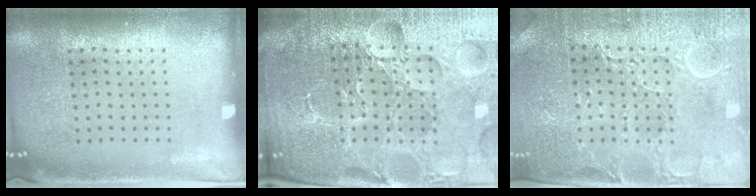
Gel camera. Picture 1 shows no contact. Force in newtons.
{"total": 6.7, "press": 5.9, "slide": 3.2}
{"total": 3.4, "press": 3.4, "slide": 0.7}